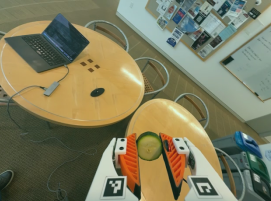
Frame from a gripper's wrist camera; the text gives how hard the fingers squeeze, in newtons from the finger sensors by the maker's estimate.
{"total": 8.6, "left": 8.8, "right": 8.5}